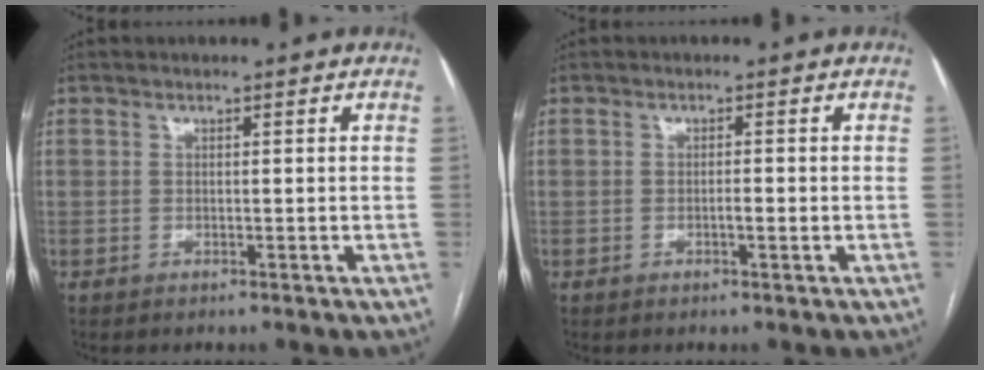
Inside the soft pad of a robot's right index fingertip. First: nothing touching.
{"total": 1.4, "force": [-0.4, 0.2, 1.3], "torque": [-0.023, 0.001, -0.008]}